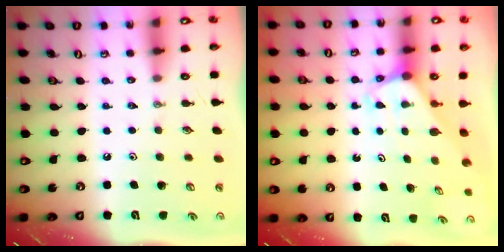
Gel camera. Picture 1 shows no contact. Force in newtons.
{"total": 2.2, "press": 2.2, "slide": 0.1}